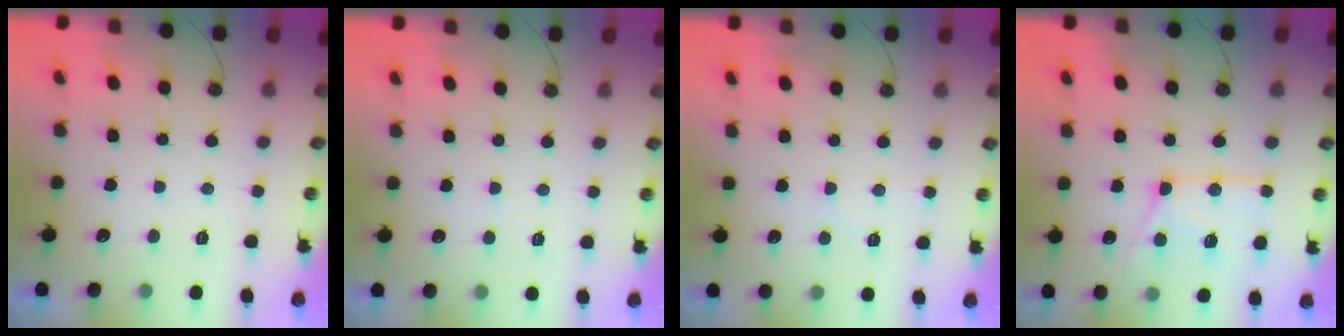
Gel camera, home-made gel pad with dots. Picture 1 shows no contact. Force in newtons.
{"total": 2.7, "press": 2.7, "slide": 0.5}
{"total": 4.9, "press": 4.9, "slide": 0.8}
{"total": 16.9, "press": 16.8, "slide": 1.6}